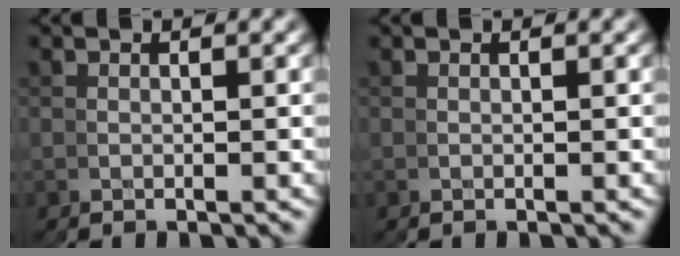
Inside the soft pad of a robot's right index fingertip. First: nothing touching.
{"total": 0.0}